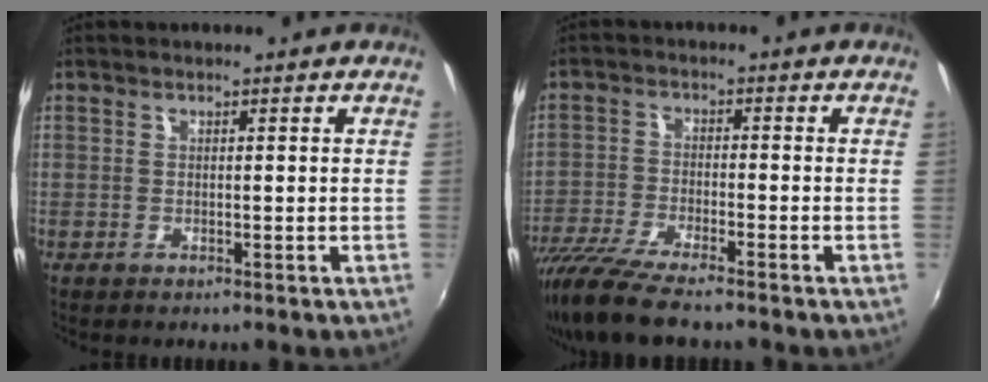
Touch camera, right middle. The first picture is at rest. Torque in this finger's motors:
{"motor_torque": [1.06, -1.08, 0.17, 0.14]}